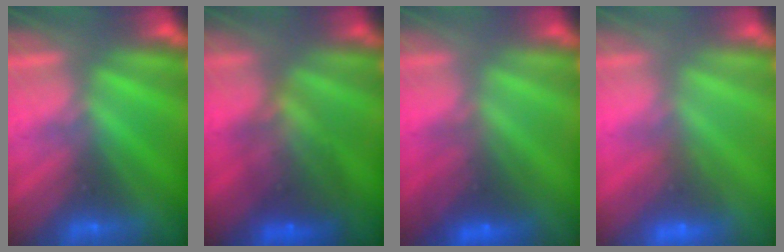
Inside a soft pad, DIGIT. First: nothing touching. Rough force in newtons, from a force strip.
{"total": 5.9}
{"total": 2.7}
{"total": 5.6}